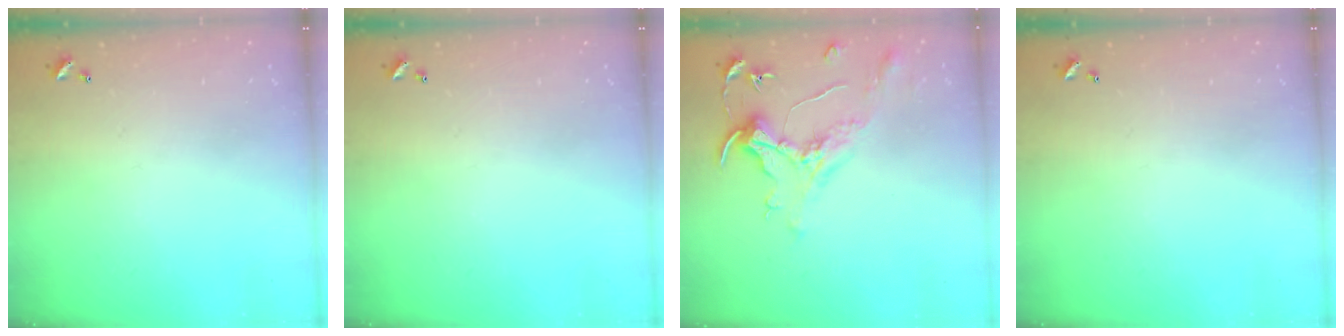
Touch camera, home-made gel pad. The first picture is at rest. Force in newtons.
{"total": 0.0}
{"total": 1.6, "press": 1.4, "slide": 0.7}
{"total": 0.0}